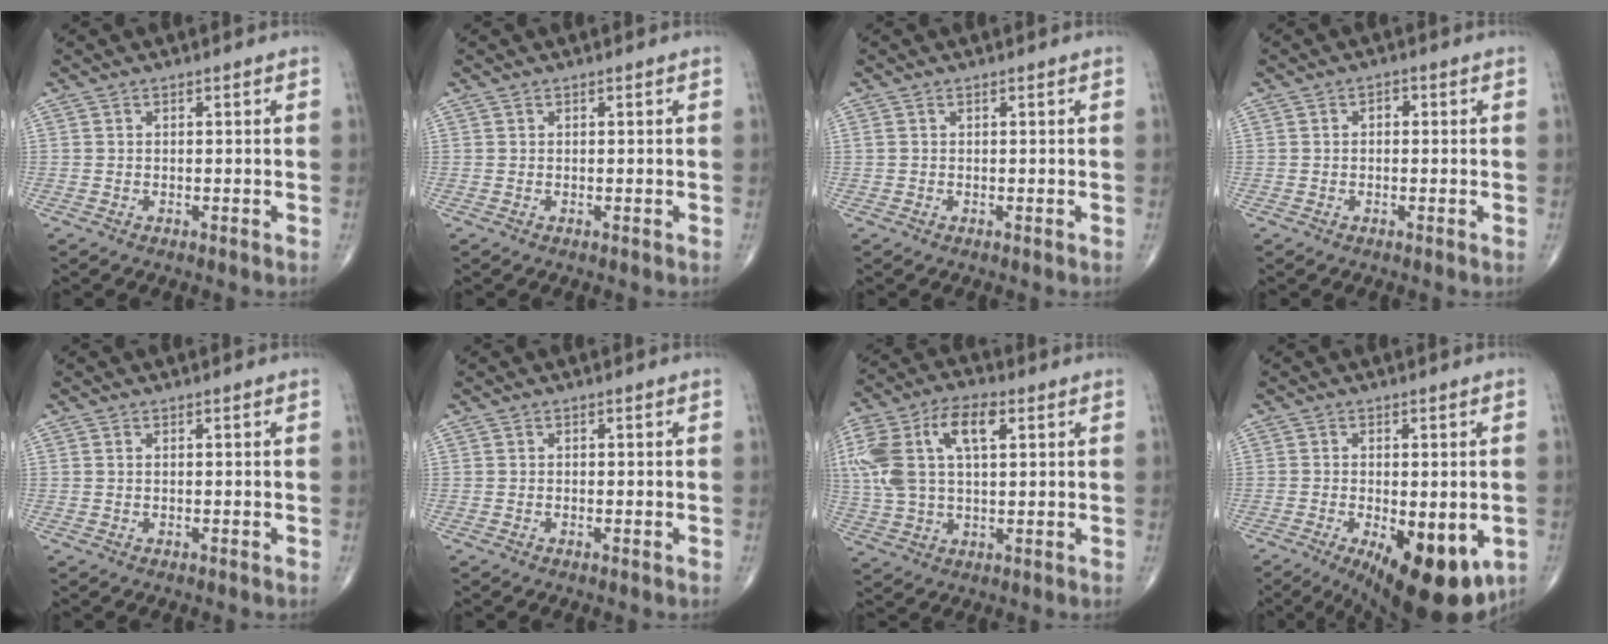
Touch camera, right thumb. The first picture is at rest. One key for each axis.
{"total": 0.0}
{"total": 0.6, "fx": 0.3, "fy": 0.2, "fz": 0.4, "tx": -0.014, "ty": 0.010, "tz": 0.008}
{"total": 1.5, "fx": 0.2, "fy": 1.0, "fz": 1.1, "tx": -0.014, "ty": 0.008, "tz": 0.001}
{"total": 0.0}
{"total": 0.0}
{"total": 17.7, "fx": 4.9, "fy": 9.2, "fz": 14.4, "tx": -0.323, "ty": 0.025, "tz": 0.088}
{"total": 16.5, "fx": -6.4, "fy": 7.1, "fz": 13.5, "tx": -0.159, "ty": -0.013, "tz": -0.079}